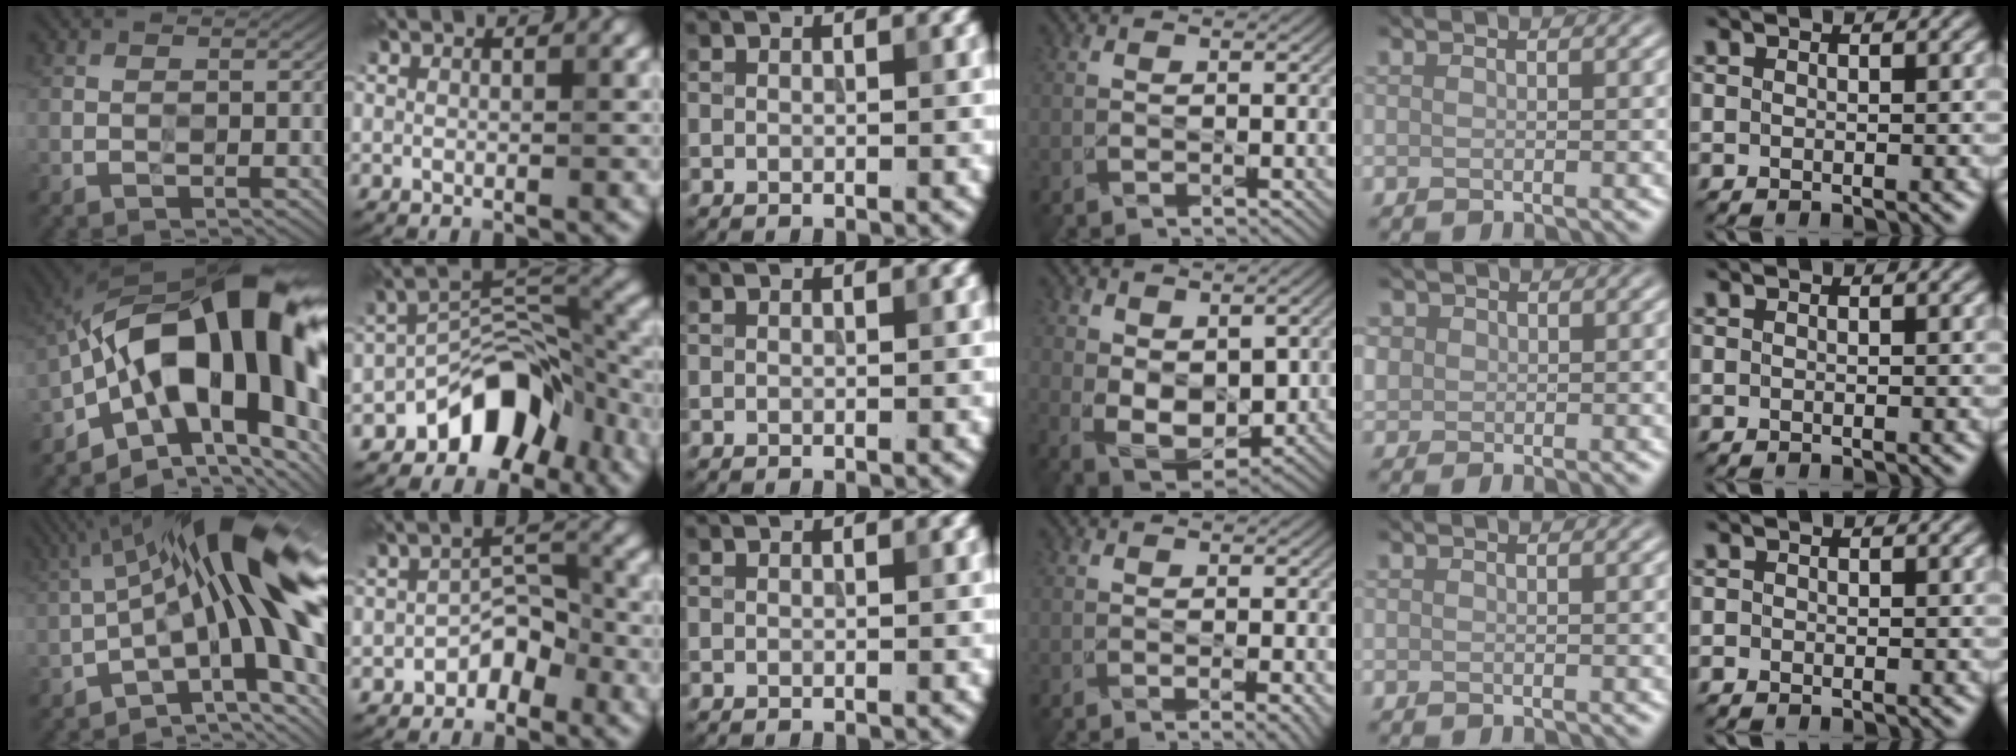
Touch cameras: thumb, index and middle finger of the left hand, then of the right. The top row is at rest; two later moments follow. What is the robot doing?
{"motion": "wipe", "object": "glasses"}